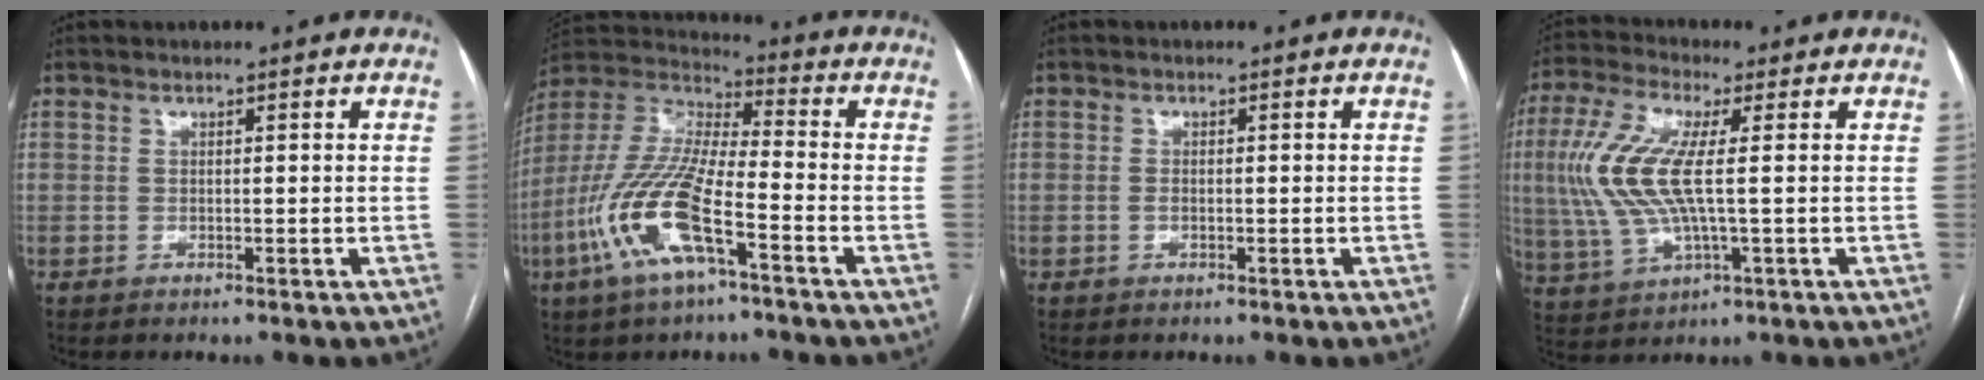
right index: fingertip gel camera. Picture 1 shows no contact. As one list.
[{"total": 15.5, "force": [-6.3, 3.5, 13.7], "torque": [-0.301, -0.008, -0.123]}, {"total": 0.9, "force": [-0.2, 0.5, 0.7], "torque": [-0.015, 0.001, -0.003]}, {"total": 11.5, "force": [0.9, 2.9, 11.1], "torque": [-0.266, 0.009, 0.017]}]